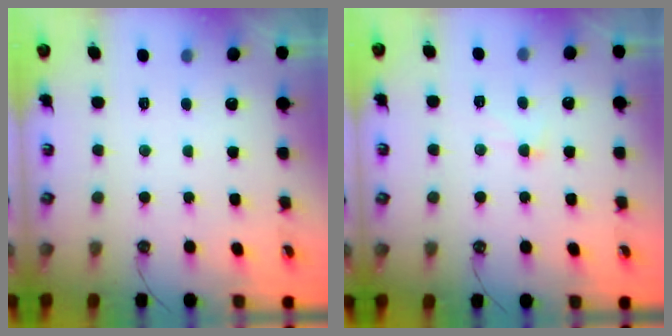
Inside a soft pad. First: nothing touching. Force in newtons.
{"total": 1.8, "press": 1.7, "slide": 0.3}